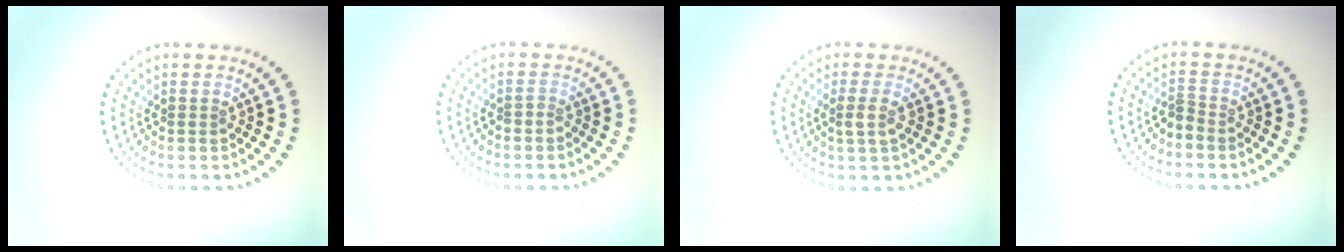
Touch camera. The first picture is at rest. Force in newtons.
{"total": 0.7, "press": 0.3, "slide": 0.6}
{"total": 1.6, "press": 1.5, "slide": 0.7}
{"total": 1.0, "press": 0.6, "slide": 0.8}